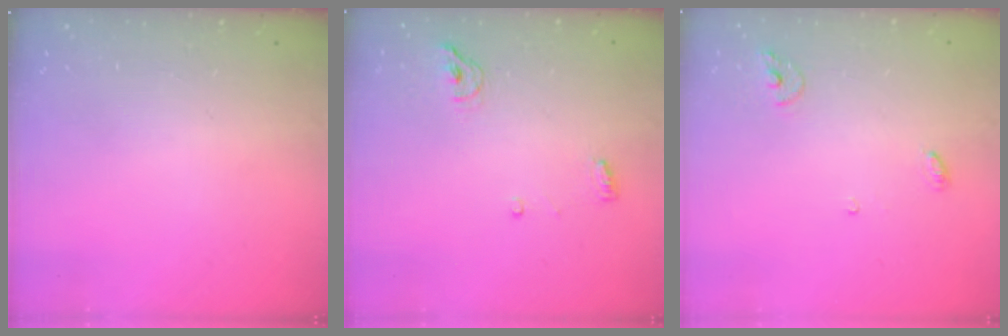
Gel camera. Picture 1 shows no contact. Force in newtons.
{"total": 5.4, "press": 5.3, "slide": 1.1}
{"total": 5.0, "press": 5.0, "slide": 0.4}